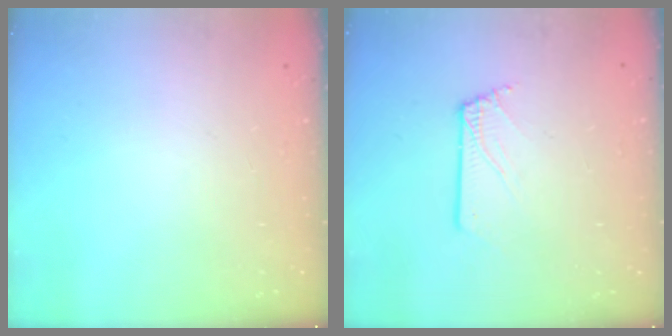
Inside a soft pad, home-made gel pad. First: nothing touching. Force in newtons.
{"total": 1.0, "press": 1.0, "slide": 0.1}